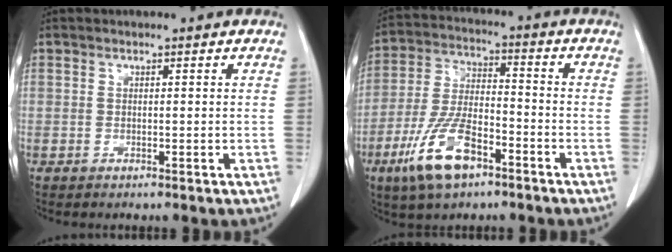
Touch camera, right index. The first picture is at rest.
{"total": 11.8, "force": [-6.4, 4.3, 8.9], "torque": [-0.193, -0.002, -0.117]}